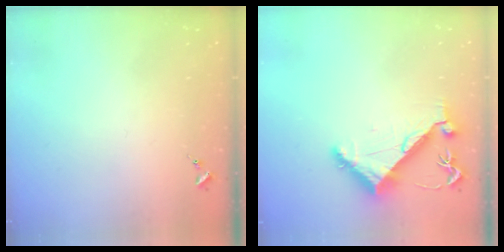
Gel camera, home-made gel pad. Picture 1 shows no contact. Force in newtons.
{"total": 7.1, "press": 7.1, "slide": 1.1}